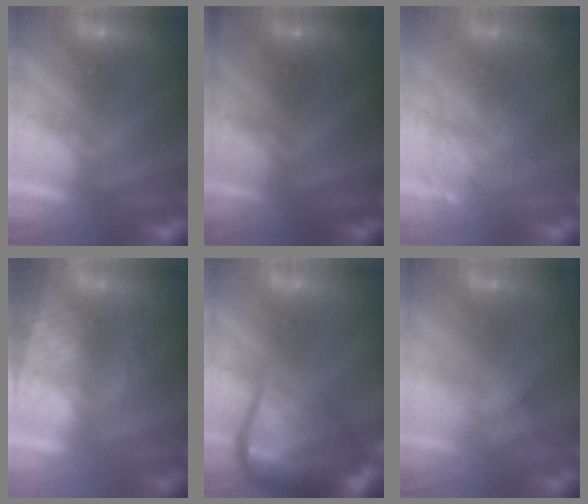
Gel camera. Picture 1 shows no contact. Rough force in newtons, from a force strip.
{"total": 2.7}
{"total": 3.8}
{"total": 2.9}
{"total": 7.5}
{"total": 2.8}